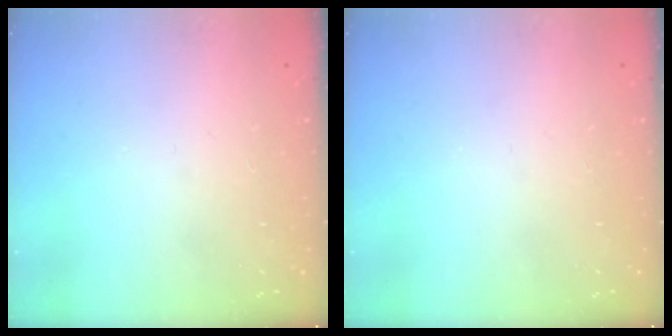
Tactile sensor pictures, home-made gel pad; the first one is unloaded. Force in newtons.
{"total": 0.0}